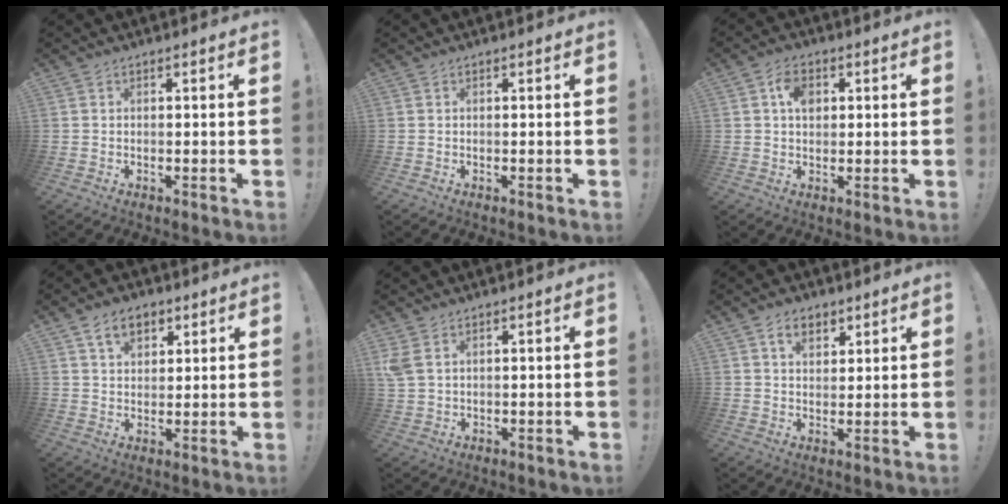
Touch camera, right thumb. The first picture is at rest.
{"total": 0.0}
{"total": 5.8, "force": [1.7, 4.1, 3.8], "torque": [-0.059, 0.005, 0.029]}
{"total": 7.7, "force": [4.1, 5.1, 4.0], "torque": [-0.059, -0.006, 0.077]}
{"total": 4.3, "force": [2.0, 2.5, 3.0], "torque": [-0.064, -0.005, 0.040]}
{"total": 5.9, "force": [3.5, 3.8, 2.8], "torque": [-0.044, -0.008, 0.065]}